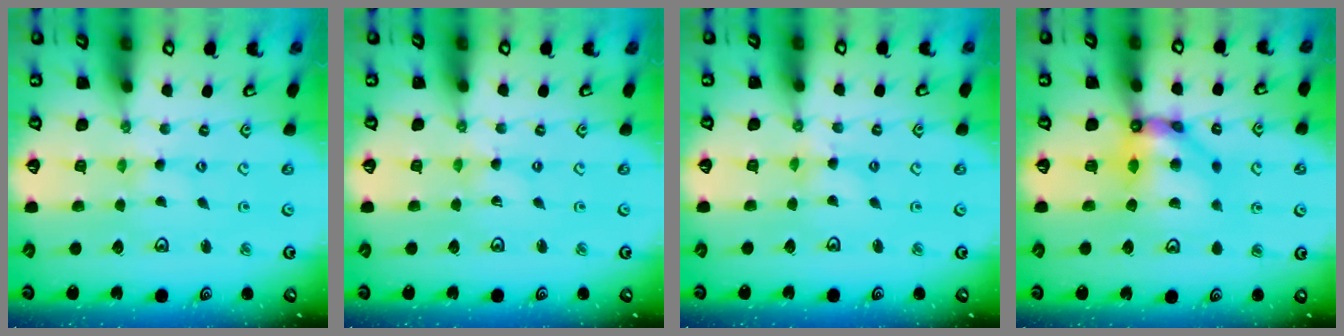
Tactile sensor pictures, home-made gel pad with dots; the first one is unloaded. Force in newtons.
{"total": 0.0}
{"total": 1.6, "press": 1.6, "slide": 0.2}
{"total": 9.6, "press": 9.6, "slide": 1.3}